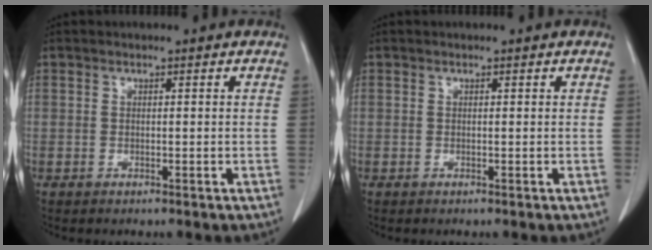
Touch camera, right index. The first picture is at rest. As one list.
[{"total": 0.0}]